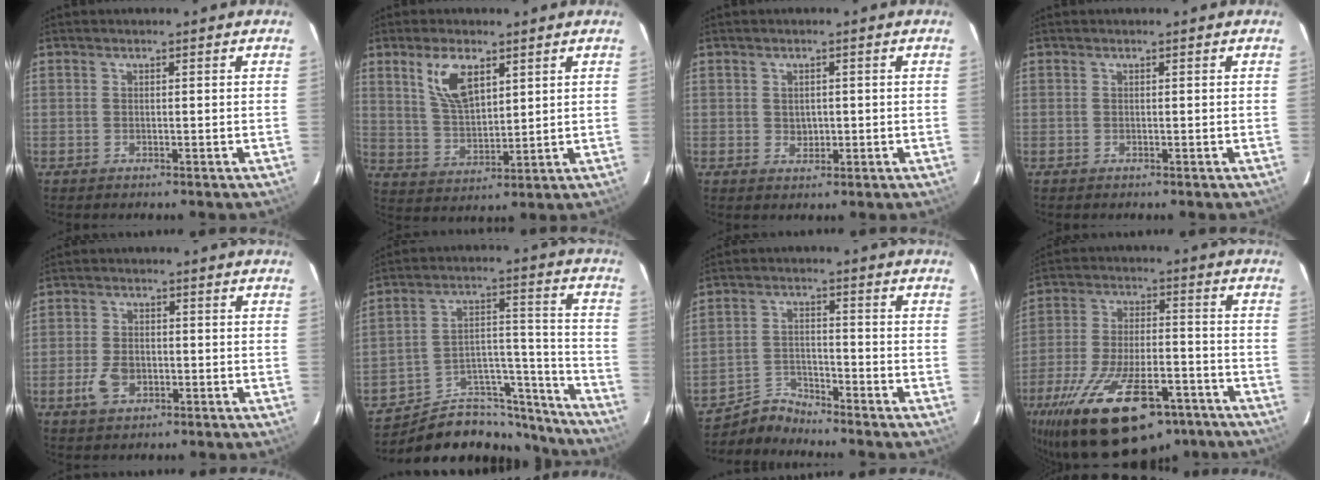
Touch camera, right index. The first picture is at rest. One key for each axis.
{"total": 8.9, "fx": 4.5, "fy": 4.1, "fz": 6.5, "tx": -0.122, "ty": 0.005, "tz": 0.097}
{"total": 2.1, "fx": 0.0, "fy": 1.9, "fz": 0.9, "tx": -0.012, "ty": 0.002, "tz": 0.005}
{"total": 0.0}
{"total": 5.6, "fx": -2.1, "fy": 3.6, "fz": 3.7, "tx": -0.086, "ty": 0.000, "tz": -0.035}
{"total": 19.0, "fx": -16.8, "fy": 7.7, "fz": 4.3, "tx": -0.053, "ty": 0.079, "tz": -0.242}
{"total": 5.0, "fx": -4.9, "fy": 0.5, "fz": -1.0, "tx": 0.011, "ty": 0.021, "tz": -0.094}
{"total": 25.8, "fx": -17.2, "fy": 10.3, "fz": 16.3, "tx": -0.310, "ty": -0.034, "tz": -0.261}